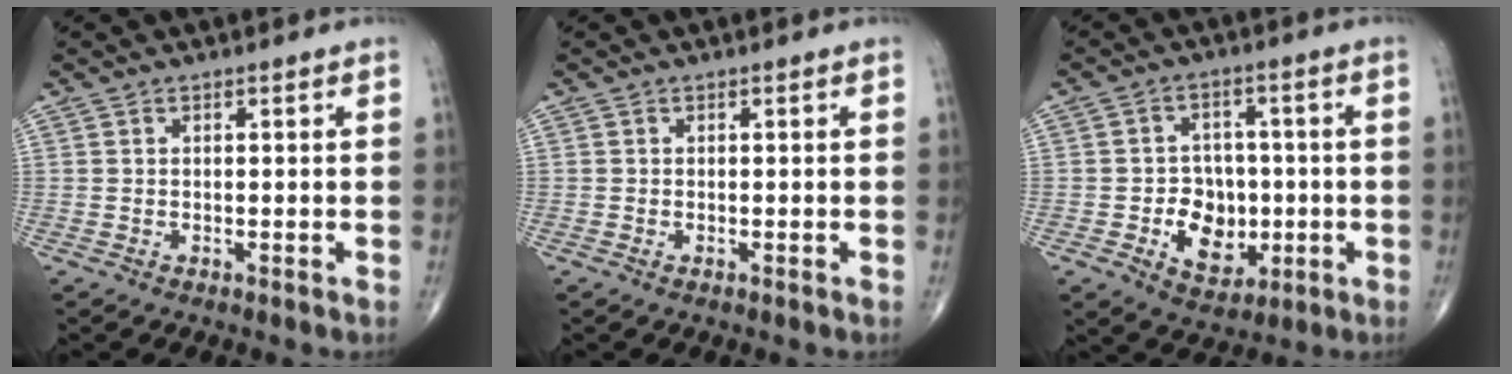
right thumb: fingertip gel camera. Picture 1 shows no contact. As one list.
[{"total": 0.0}, {"total": 9.7, "force": [-2.0, 7.6, 5.8], "torque": [-0.039, 0.010, -0.023]}]